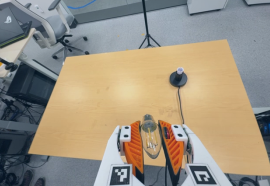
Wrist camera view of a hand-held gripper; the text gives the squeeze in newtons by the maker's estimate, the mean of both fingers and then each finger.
{"total": 20.0, "left": 21.4, "right": 18.6}